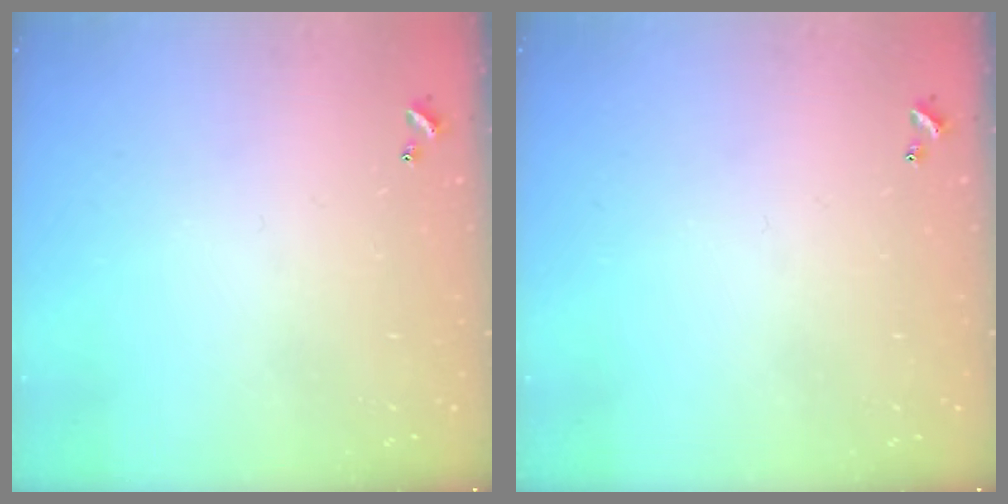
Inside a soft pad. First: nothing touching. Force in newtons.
{"total": 0.0}